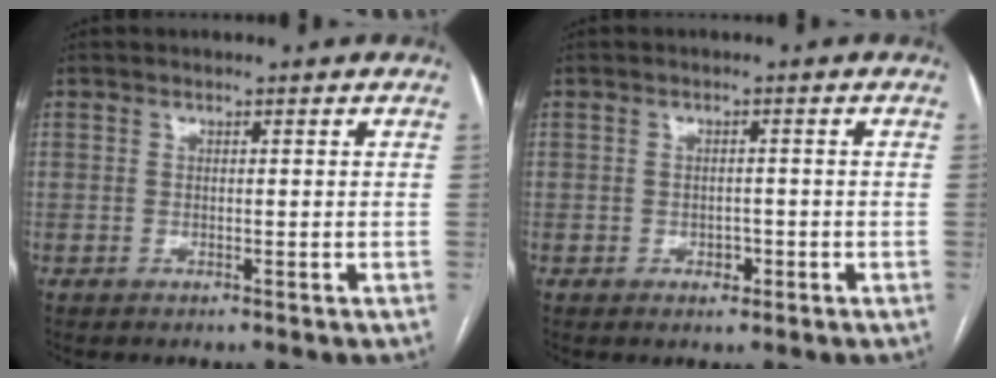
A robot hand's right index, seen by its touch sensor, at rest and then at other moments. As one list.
[{"total": 1.5, "force": [-0.6, 1.0, 0.9], "torque": [-0.011, 0.002, -0.006]}]